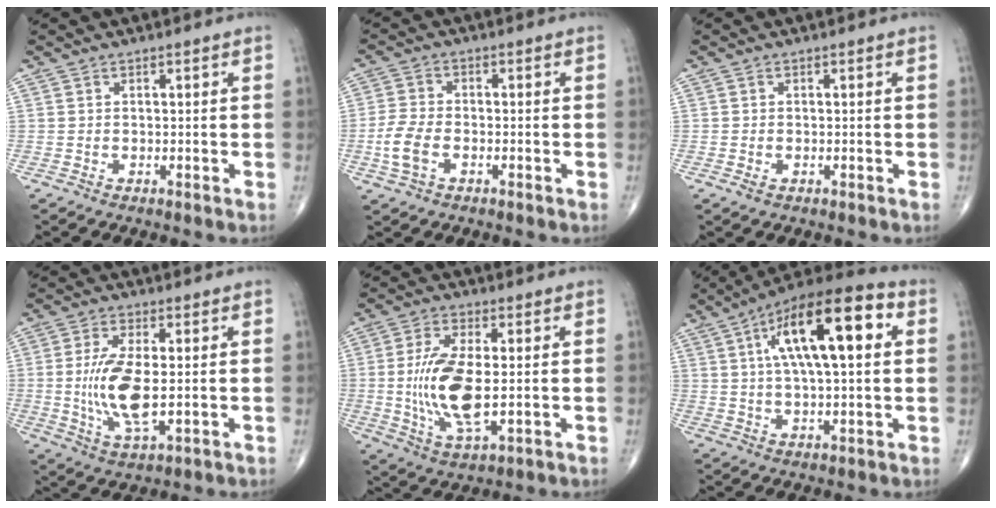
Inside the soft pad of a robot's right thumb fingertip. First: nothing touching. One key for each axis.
{"total": 6.1, "fx": -1.9, "fy": 3.6, "fz": 4.5, "tx": -0.103, "ty": 0.011, "tz": -0.042}
{"total": 1.2, "fx": -0.5, "fy": 0.7, "fz": 0.9, "tx": -0.017, "ty": 0.001, "tz": -0.008}
{"total": 10.9, "fx": -0.5, "fy": 4.1, "fz": 10.1, "tx": -0.209, "ty": -0.015, "tz": -0.006}
{"total": 13.0, "fx": -0.6, "fy": 5.2, "fz": 11.9, "tx": -0.246, "ty": -0.013, "tz": -0.007}
{"total": 19.5, "fx": 5.2, "fy": 6.8, "fz": 17.5, "tx": -0.275, "ty": 0.018, "tz": 0.075}